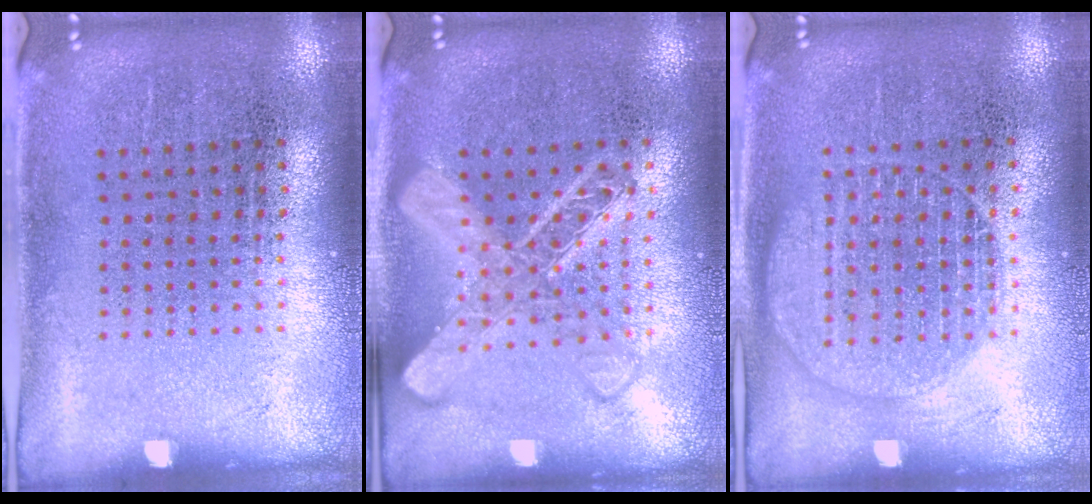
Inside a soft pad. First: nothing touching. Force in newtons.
{"total": 3.1, "press": 3.1, "slide": 0.4}
{"total": 1.4, "press": 1.4, "slide": 0.2}